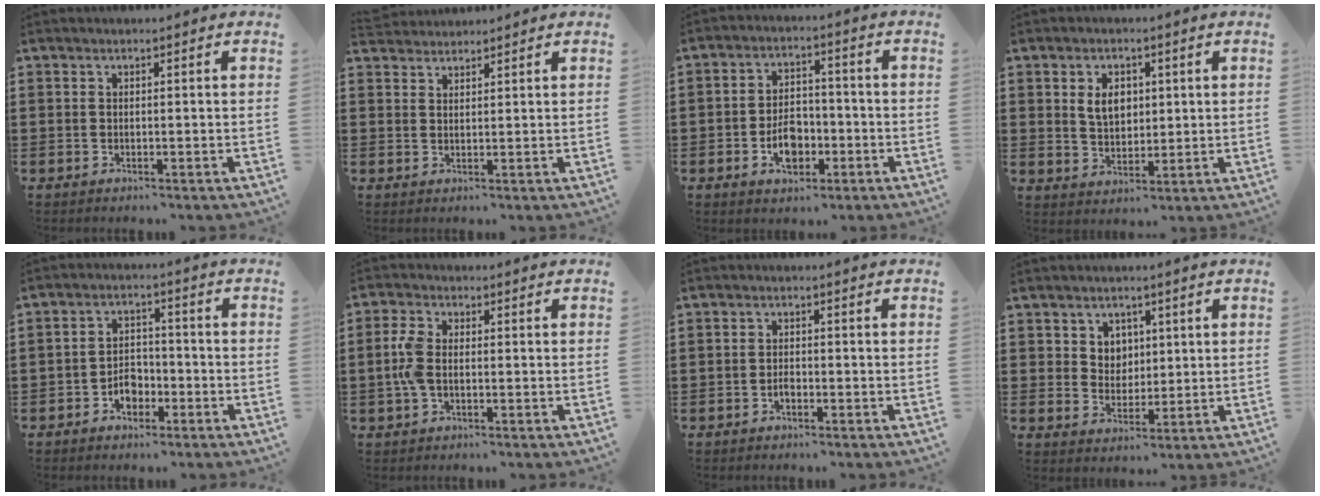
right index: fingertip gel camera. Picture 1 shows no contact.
{"total": 2.0, "force": [2.0, 0.1, -0.4], "torque": [0.003, 0.001, 0.040]}
{"total": 6.0, "force": [-2.2, 3.8, 4.1], "torque": [-0.071, 0.000, -0.044]}
{"total": 4.5, "force": [1.1, 3.2, 3.0], "torque": [-0.062, 0.009, 0.017]}
{"total": 3.9, "force": [-2.1, 2.7, 1.9], "torque": [-0.039, 0.007, -0.042]}
{"total": 4.7, "force": [-0.4, 2.5, 3.9], "torque": [-0.103, -0.005, -0.015]}
{"total": 1.5, "force": [-0.9, 0.9, 0.9], "torque": [-0.021, -0.001, -0.016]}
{"total": 4.0, "force": [1.8, 3.5, 0.6], "torque": [-0.021, 0.008, 0.031]}